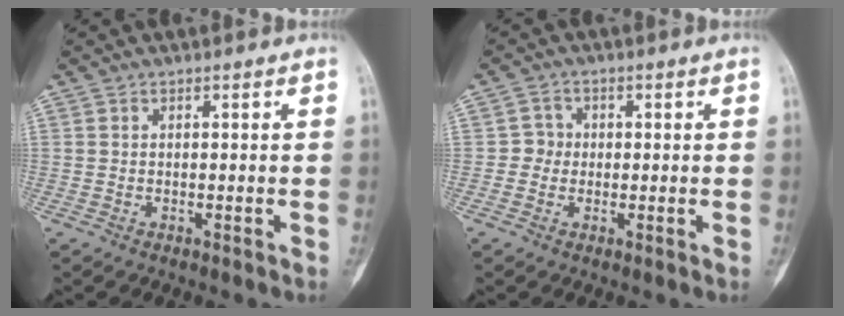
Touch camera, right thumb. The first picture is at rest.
{"total": 2.8, "force": [-0.2, 2.7, 0.5], "torque": [0.014, 0.010, -0.010]}